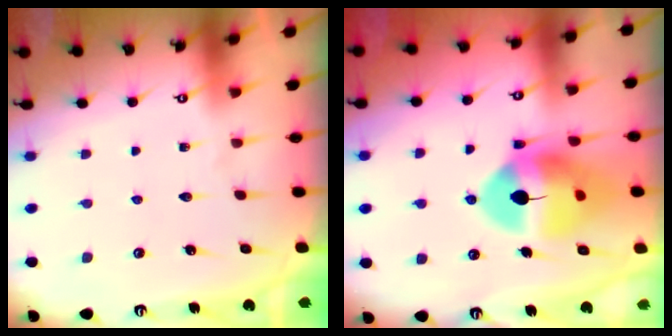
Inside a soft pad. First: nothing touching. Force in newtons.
{"total": 15.0, "press": 14.8, "slide": 2.0}